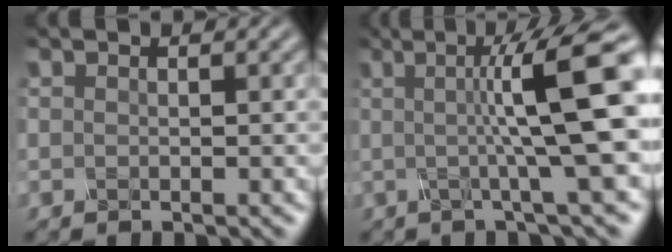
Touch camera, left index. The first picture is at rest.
{"total": 9.3, "force": [1.0, 1.3, 9.1], "torque": [-0.115, 0.007, 0.010]}